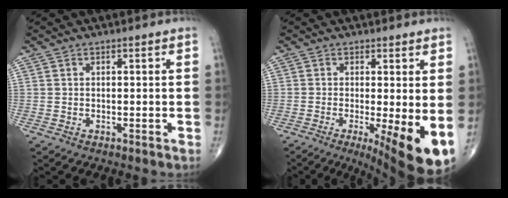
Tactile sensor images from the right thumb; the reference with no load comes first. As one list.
[{"total": 11.8, "force": [-2.7, 2.9, 11.1], "torque": [-0.155, -0.024, -0.032]}]